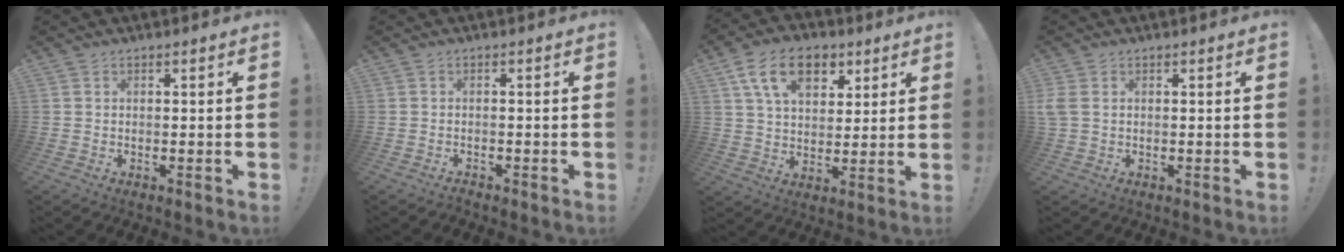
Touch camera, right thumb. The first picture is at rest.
{"total": 1.1, "force": [-1.1, 0.2, 0.1], "torque": [-0.001, 0.001, -0.020]}
{"total": 15.4, "force": [7.2, 10.0, 9.2], "torque": [-0.144, -0.017, 0.134]}
{"total": 3.3, "force": [0.7, 2.3, 2.2], "torque": [-0.059, 0.003, 0.013]}